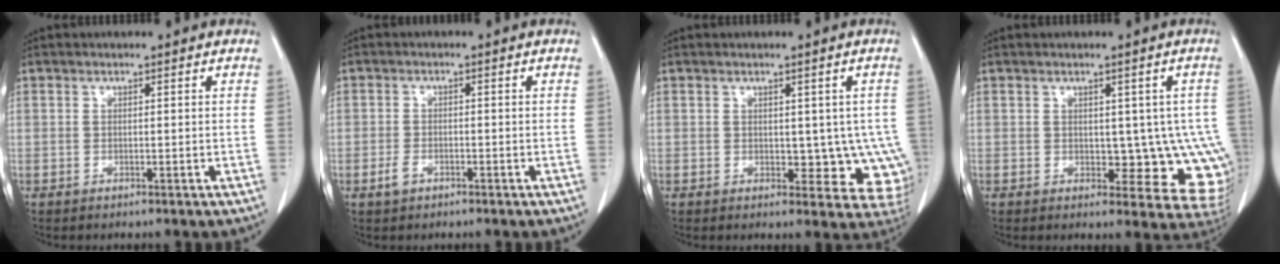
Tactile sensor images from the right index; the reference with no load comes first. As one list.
[{"total": 2.1, "force": [-1.2, 1.4, 1.1], "torque": [-0.021, 0.003, -0.018]}, {"total": 7.4, "force": [-0.1, 4.5, 5.9], "torque": [-0.041, 0.004, 0.007]}, {"total": 9.1, "force": [-0.1, 4.8, 7.7], "torque": [-0.065, 0.002, 0.008]}]